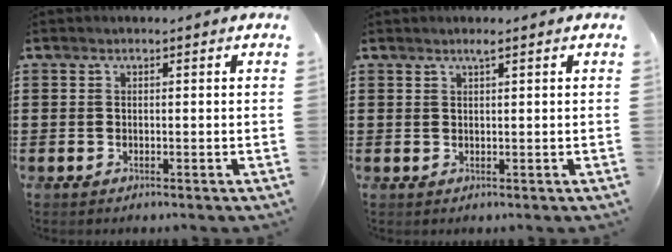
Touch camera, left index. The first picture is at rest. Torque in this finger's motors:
{"motor_torque": [0.08, -0.11, -0.05, 0.00]}